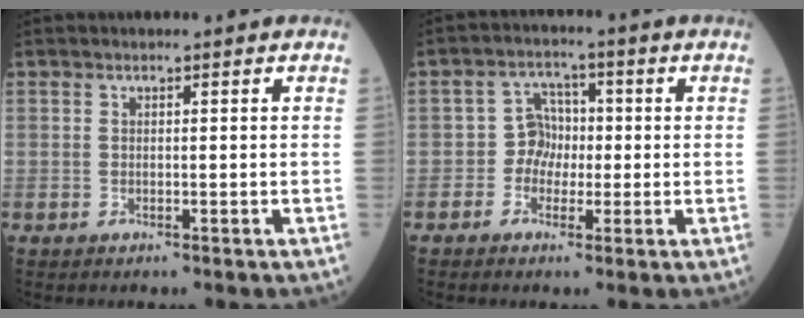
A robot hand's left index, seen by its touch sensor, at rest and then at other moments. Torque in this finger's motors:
{"motor_torque": [-0.09, 0.15, -0.01, -0.01]}